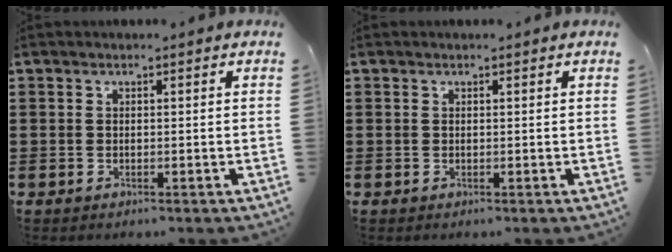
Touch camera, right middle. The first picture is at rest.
{"total": 0.0}